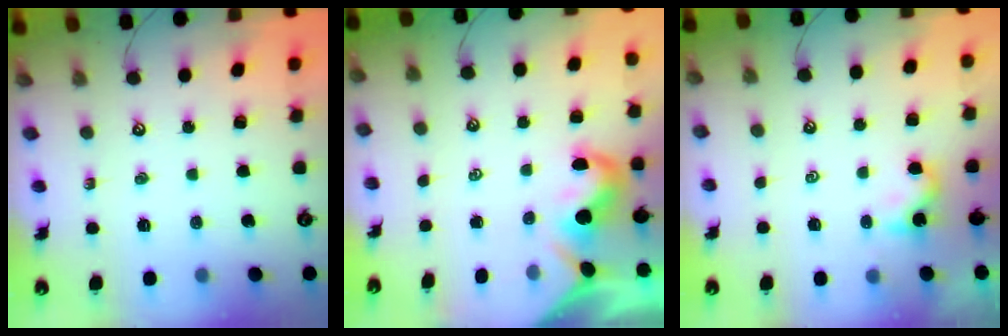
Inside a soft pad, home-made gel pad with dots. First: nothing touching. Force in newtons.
{"total": 1.8, "press": 1.8, "slide": 0.6}
{"total": 1.2, "press": 1.1, "slide": 0.1}